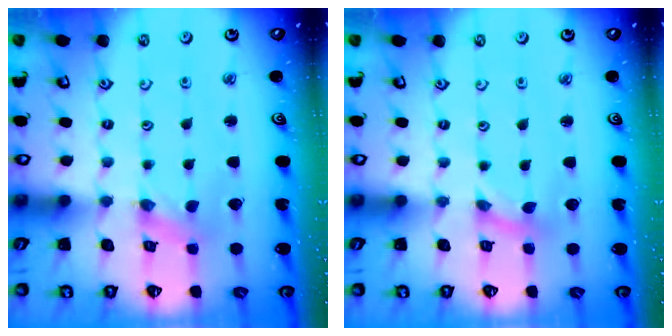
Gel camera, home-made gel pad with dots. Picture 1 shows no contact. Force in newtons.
{"total": 0.0}